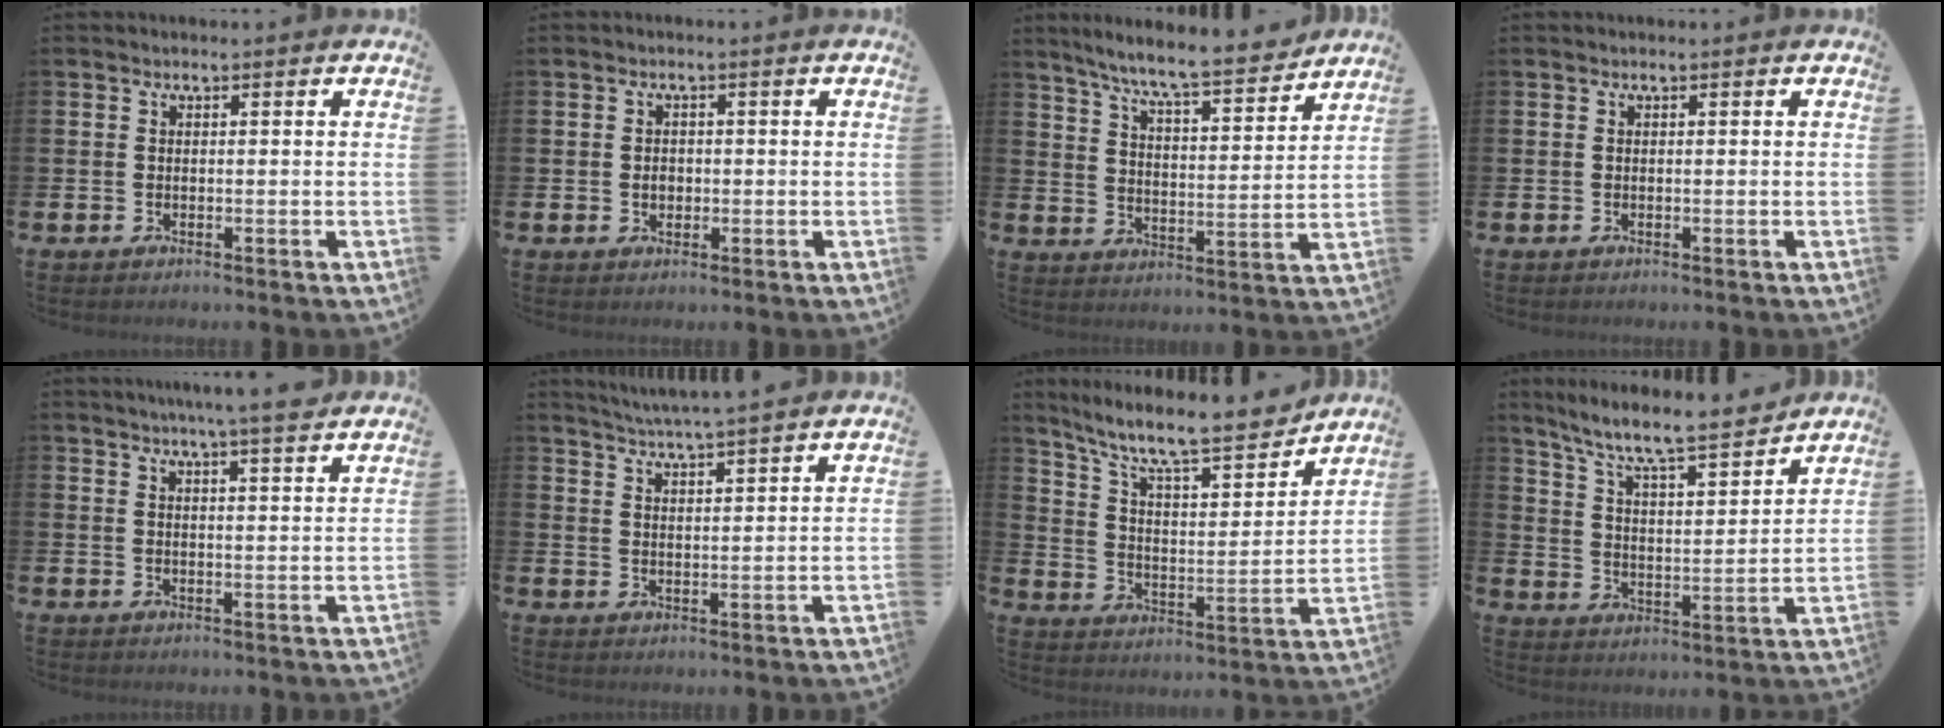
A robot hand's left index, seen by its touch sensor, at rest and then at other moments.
{"total": 1.6, "force": [-0.2, 1.4, 0.9], "torque": [-0.010, 0.004, -0.007]}
{"total": 8.2, "force": [7.7, 0.2, 2.9], "torque": [-0.081, -0.054, 0.131]}
{"total": 0.0}
{"total": 5.3, "force": [4.8, -0.7, 2.1], "torque": [-0.043, -0.019, 0.082]}
{"total": 4.8, "force": [4.6, -0.7, 0.8], "torque": [-0.037, -0.022, 0.083]}
{"total": 11.1, "force": [9.7, 2.0, 4.9], "torque": [-0.123, -0.065, 0.163]}
{"total": 8.7, "force": [7.9, 0.8, 3.4], "torque": [-0.095, -0.060, 0.132]}